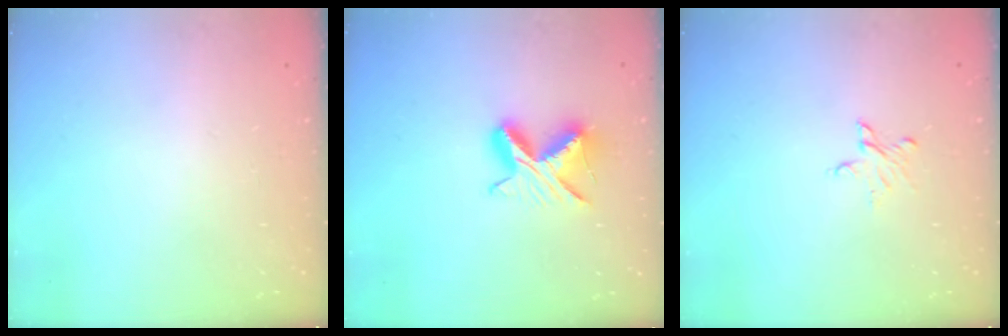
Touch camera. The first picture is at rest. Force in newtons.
{"total": 8.9, "press": 8.9, "slide": 0.3}
{"total": 3.6, "press": 3.6, "slide": 0.3}